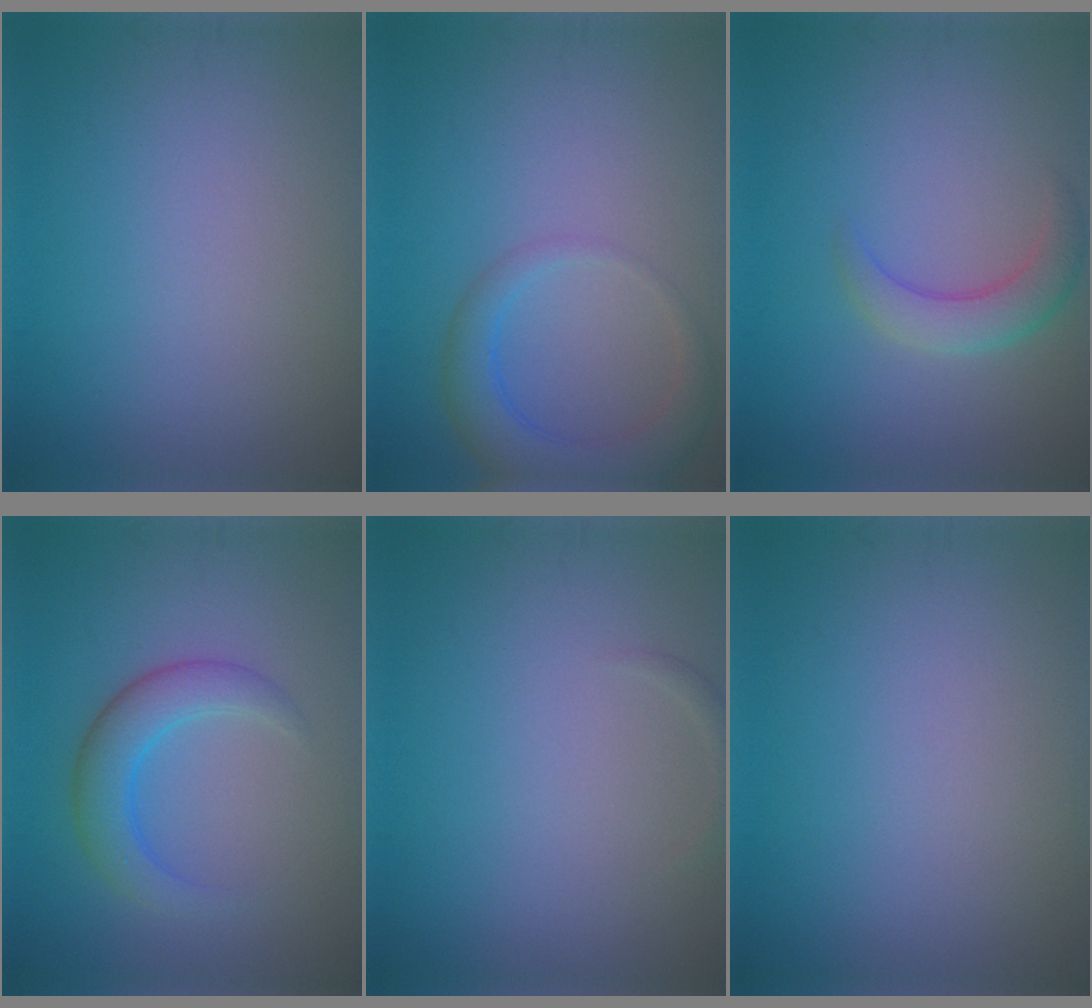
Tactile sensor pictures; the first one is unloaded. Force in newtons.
{"total": 3.8, "press": 3.8, "slide": 0.2}
{"total": 2.9, "press": 2.9, "slide": 0.1}
{"total": 3.6, "press": 3.6, "slide": 0.0}
{"total": 0.7, "press": 0.7, "slide": 0.0}
{"total": 0.0}